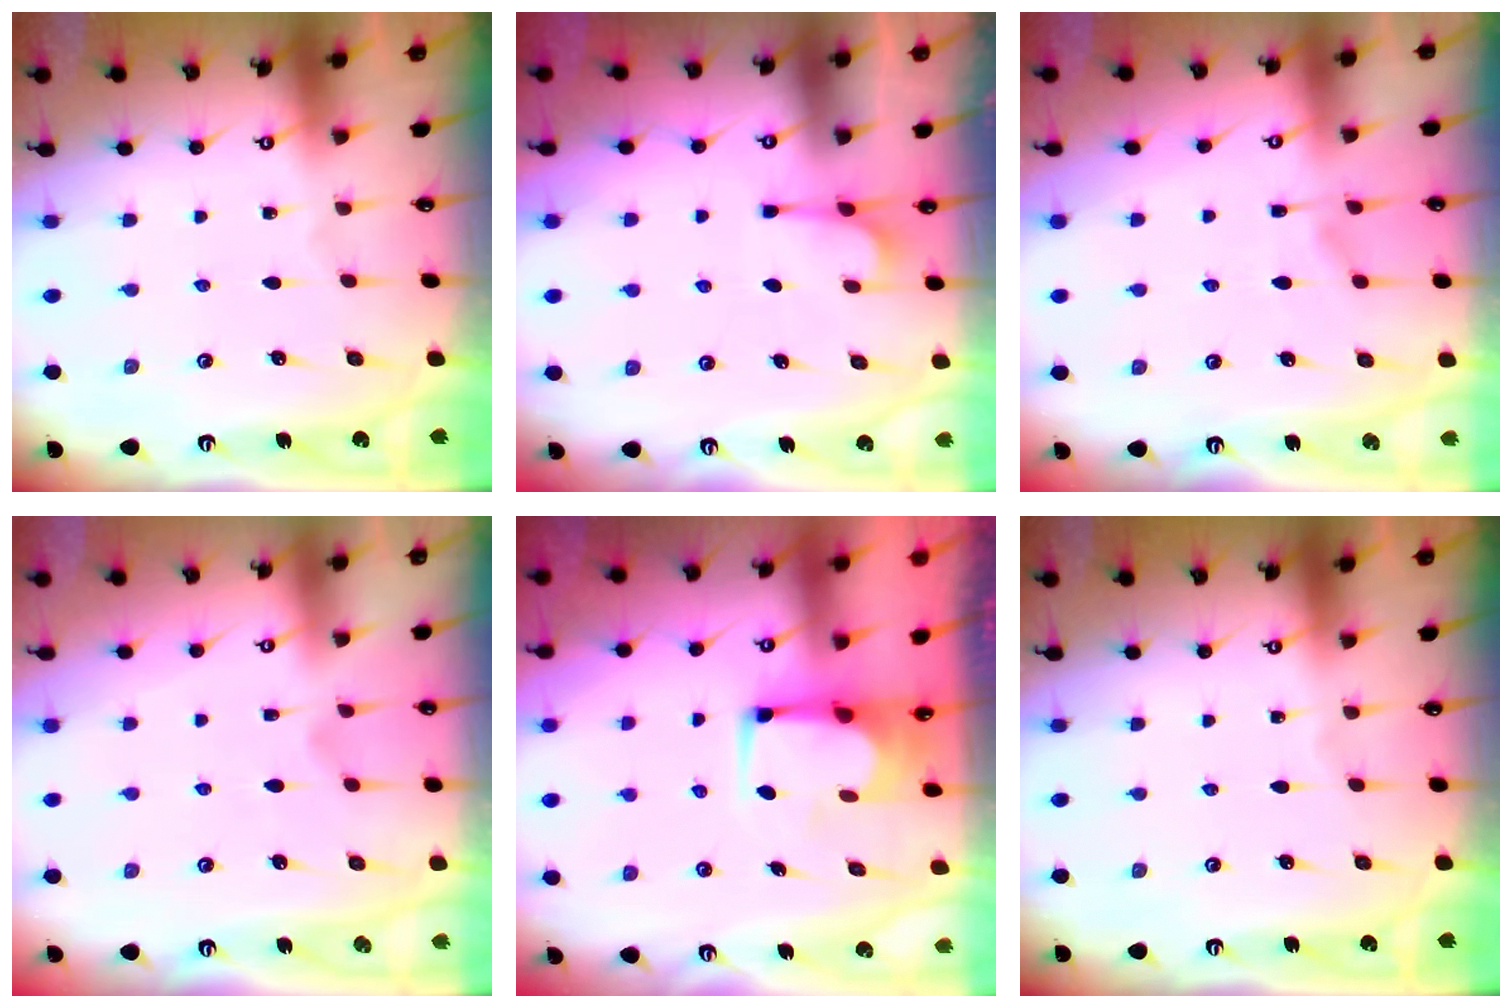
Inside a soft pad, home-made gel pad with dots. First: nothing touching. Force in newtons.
{"total": 1.1, "press": 0.2, "slide": 1.1}
{"total": 1.3, "press": 0.3, "slide": 1.2}
{"total": 1.2, "press": 0.4, "slide": 1.1}
{"total": 2.9, "press": 2.9, "slide": 0.2}
{"total": 0.0}